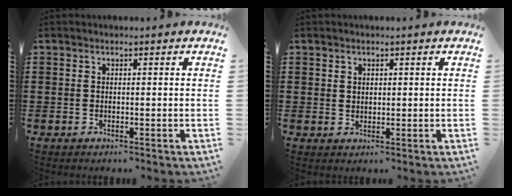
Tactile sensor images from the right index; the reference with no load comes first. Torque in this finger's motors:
{"motor_torque": [-0.76, 1.28, -0.05, -0.01]}